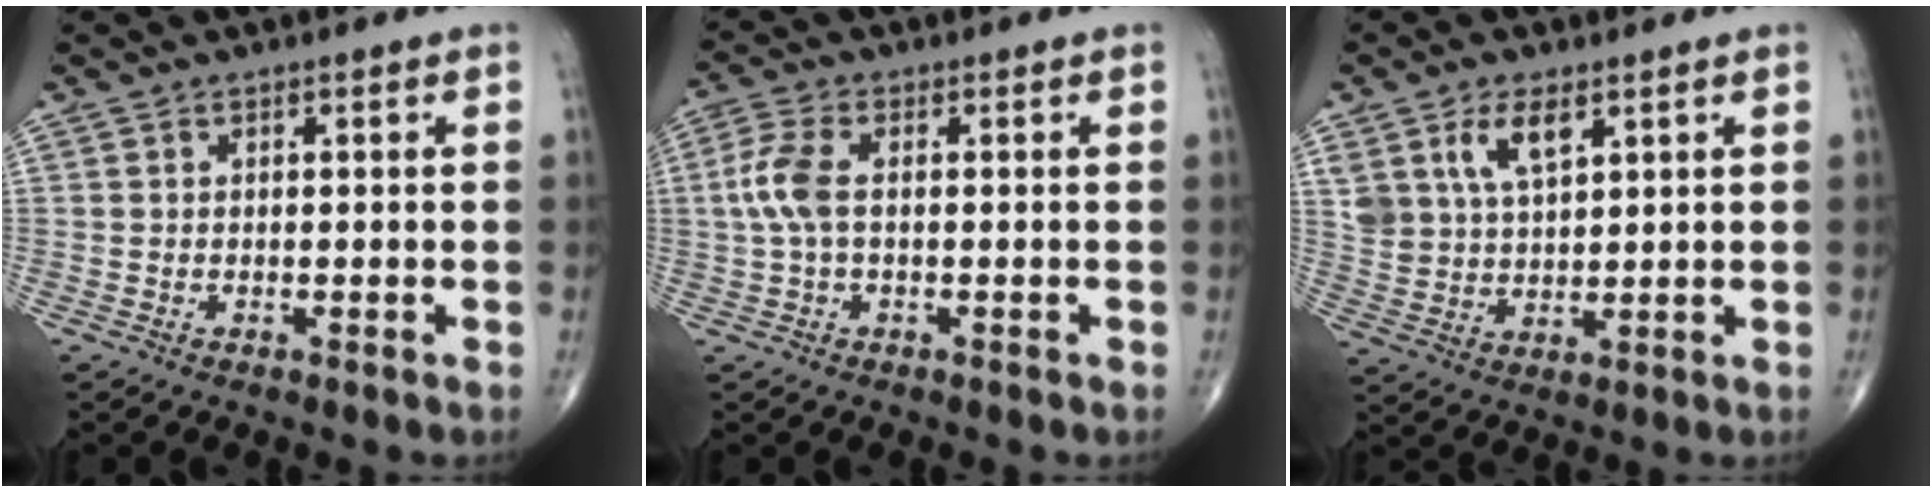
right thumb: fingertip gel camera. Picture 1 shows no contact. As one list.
[{"total": 5.6, "force": [0.2, 2.7, 4.9], "torque": [-0.133, 0.012, -0.001]}, {"total": 7.9, "force": [4.1, 4.1, 5.4], "torque": [-0.092, -0.017, 0.084]}]